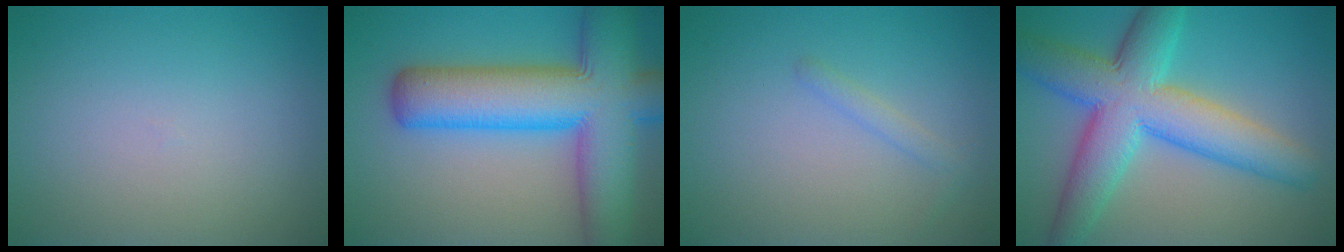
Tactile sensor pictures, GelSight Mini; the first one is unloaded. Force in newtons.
{"total": 12.8, "press": 12.8, "slide": 0.5}
{"total": 1.1, "press": 1.1, "slide": 0.0}
{"total": 9.8, "press": 9.8, "slide": 0.1}